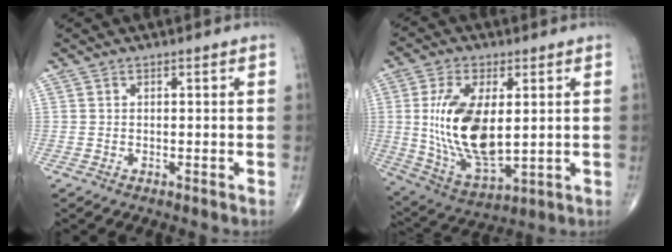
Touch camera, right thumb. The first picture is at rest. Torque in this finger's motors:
{"motor_torque": [1.18, 3.56, 1.33, -0.37, 0.40]}